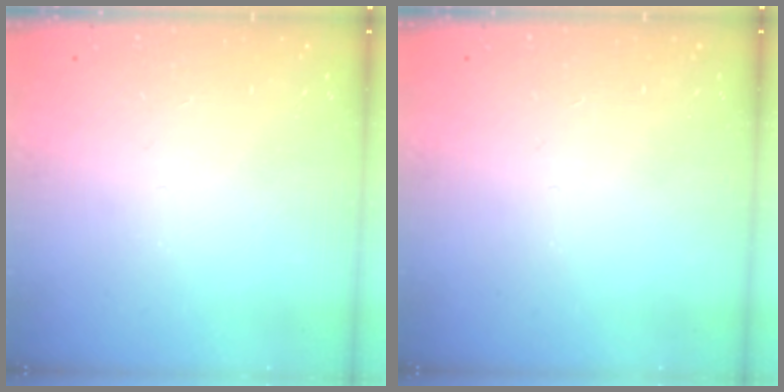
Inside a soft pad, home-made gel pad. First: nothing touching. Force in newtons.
{"total": 0.0}